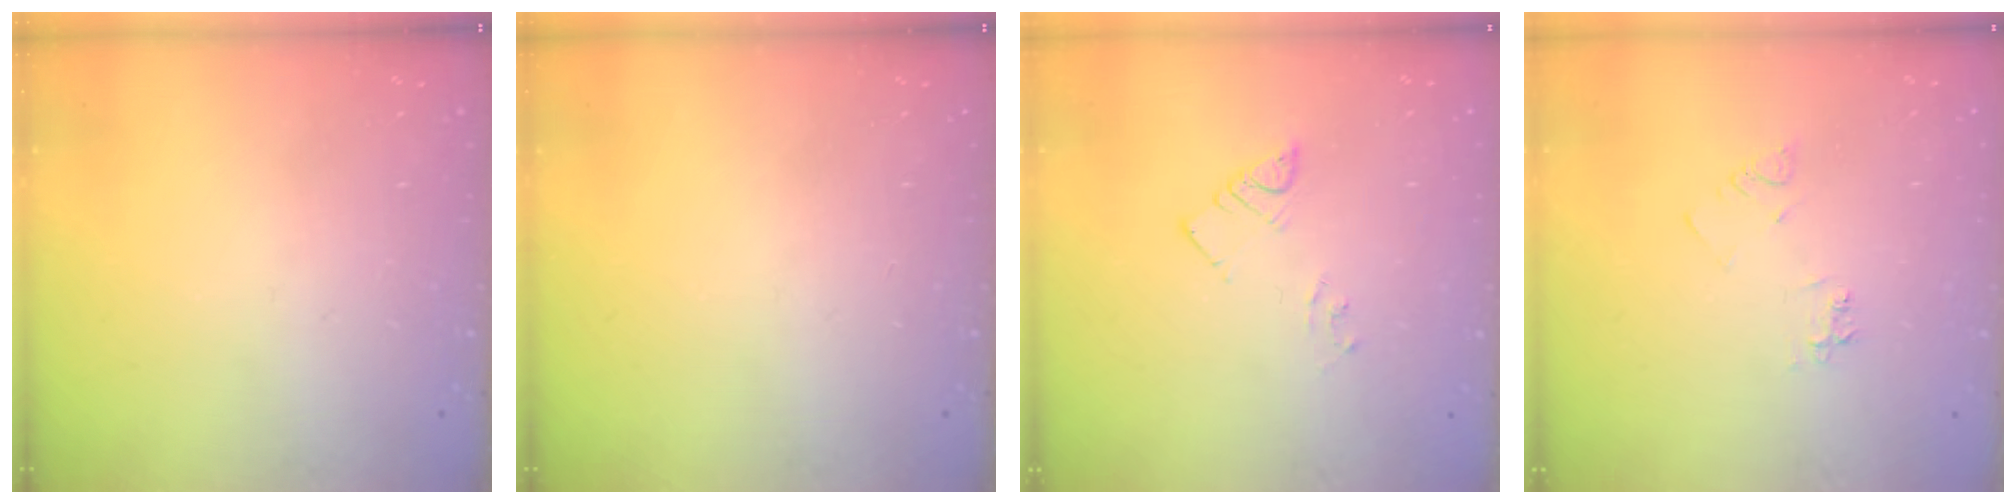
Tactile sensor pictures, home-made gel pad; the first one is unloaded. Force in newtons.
{"total": 0.0}
{"total": 4.0, "press": 3.9, "slide": 0.5}
{"total": 4.6, "press": 4.6, "slide": 0.5}